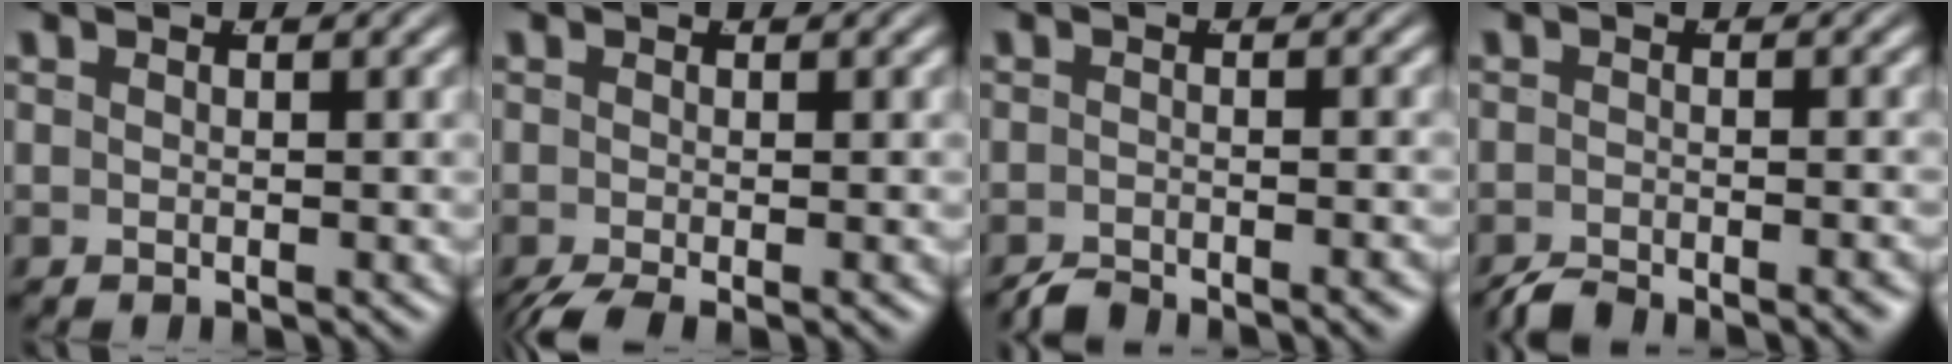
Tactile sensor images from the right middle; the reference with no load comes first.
{"total": 2.6, "force": [-2.1, 0.5, 1.4], "torque": [-0.022, -0.016, -0.024]}
{"total": 2.1, "force": [-2.1, -0.1, 0.4], "torque": [-0.003, -0.007, -0.036]}
{"total": 2.4, "force": [-2.3, 0.0, 0.6], "torque": [-0.008, -0.007, -0.039]}